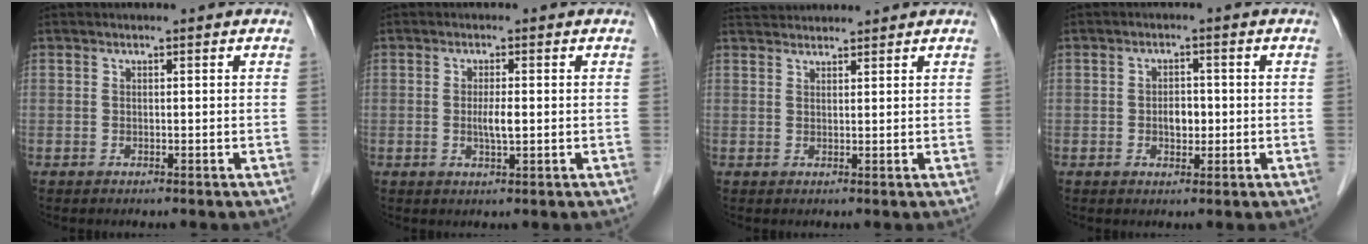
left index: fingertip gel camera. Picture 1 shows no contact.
{"total": 2.7, "force": [-0.3, 0.3, 2.6], "torque": [-0.053, -0.003, -0.004]}
{"total": 4.2, "force": [4.2, 0.4, 0.7], "torque": [-0.014, 0.034, 0.071]}
{"total": 3.0, "force": [-0.5, 1.8, 2.3], "torque": [-0.036, 0.006, -0.006]}